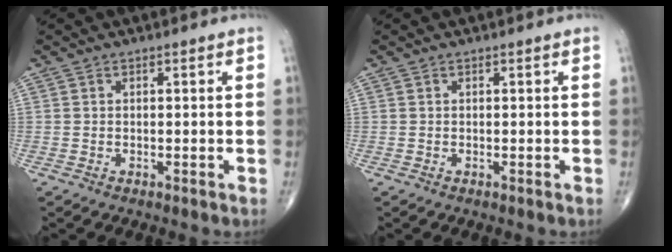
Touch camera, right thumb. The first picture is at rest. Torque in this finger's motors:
{"motor_torque": [-0.15, -0.02, 0.28, -0.09, -0.02]}